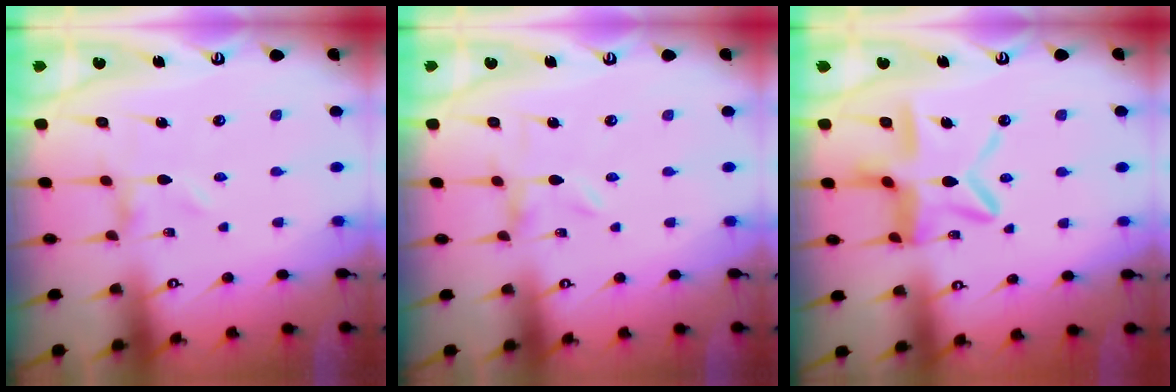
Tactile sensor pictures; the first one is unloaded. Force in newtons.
{"total": 0.0}
{"total": 13.2, "press": 13.1, "slide": 1.0}